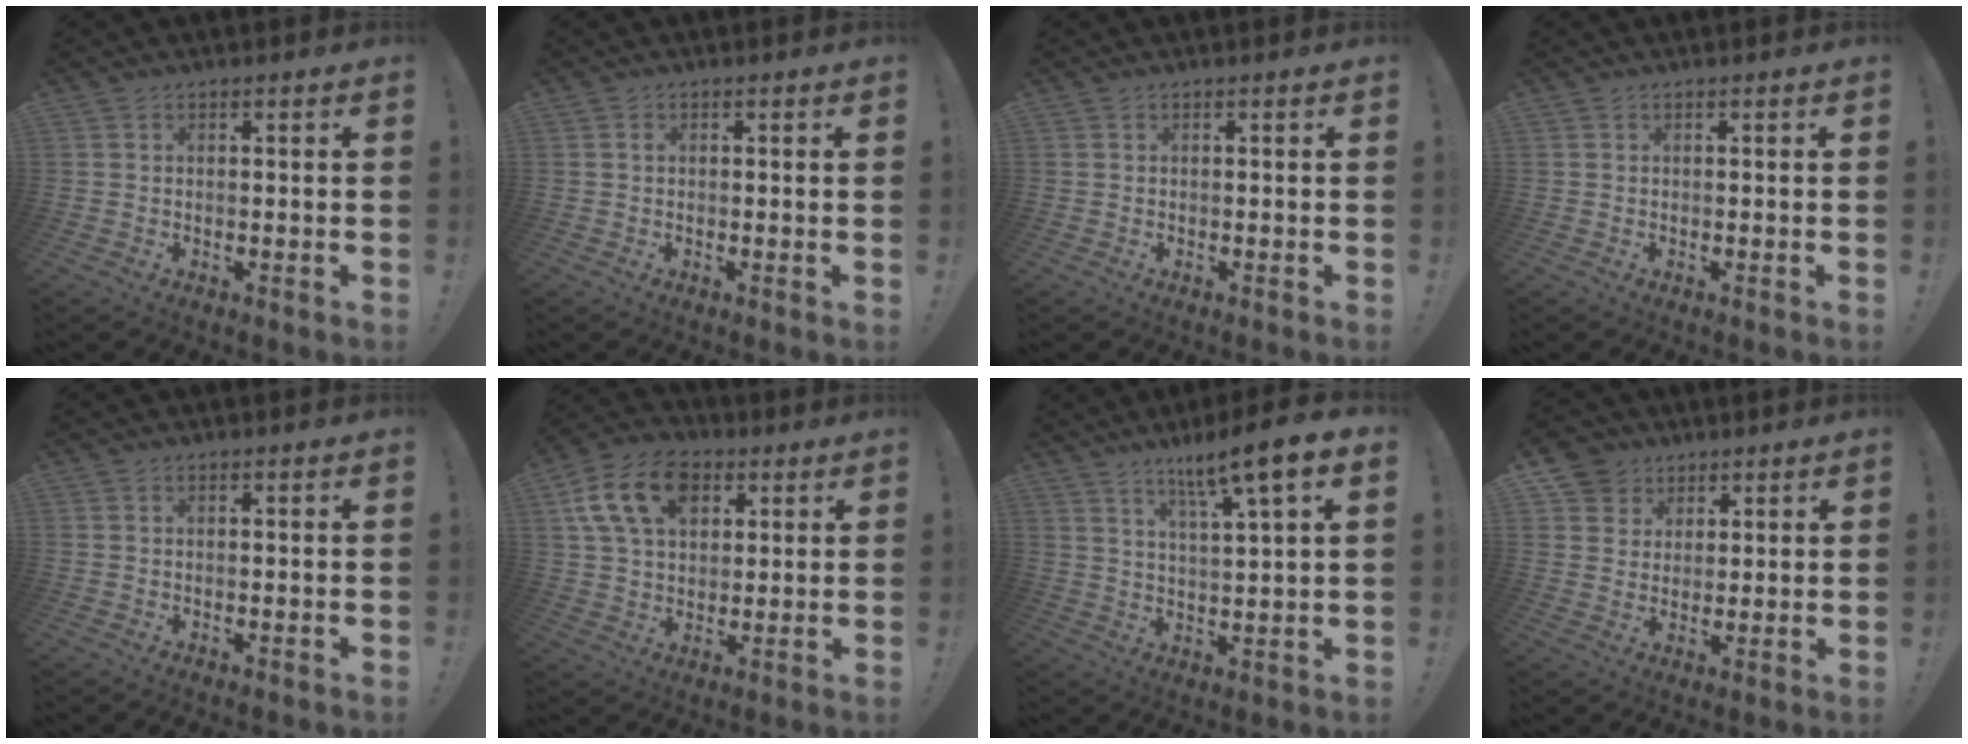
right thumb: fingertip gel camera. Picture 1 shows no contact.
{"total": 0.6, "force": [0.0, 0.2, 0.5], "torque": [-0.012, 0.004, 0.000]}
{"total": 0.0}
{"total": 0.0}
{"total": 0.0}
{"total": 16.2, "force": [6.4, 11.1, 10.0], "torque": [-0.169, -0.012, 0.123]}
{"total": 10.0, "force": [6.2, 0.2, 7.8], "torque": [-0.126, -0.036, 0.095]}
{"total": 7.5, "force": [4.1, 6.2, 1.0], "torque": [-0.017, -0.029, 0.083]}